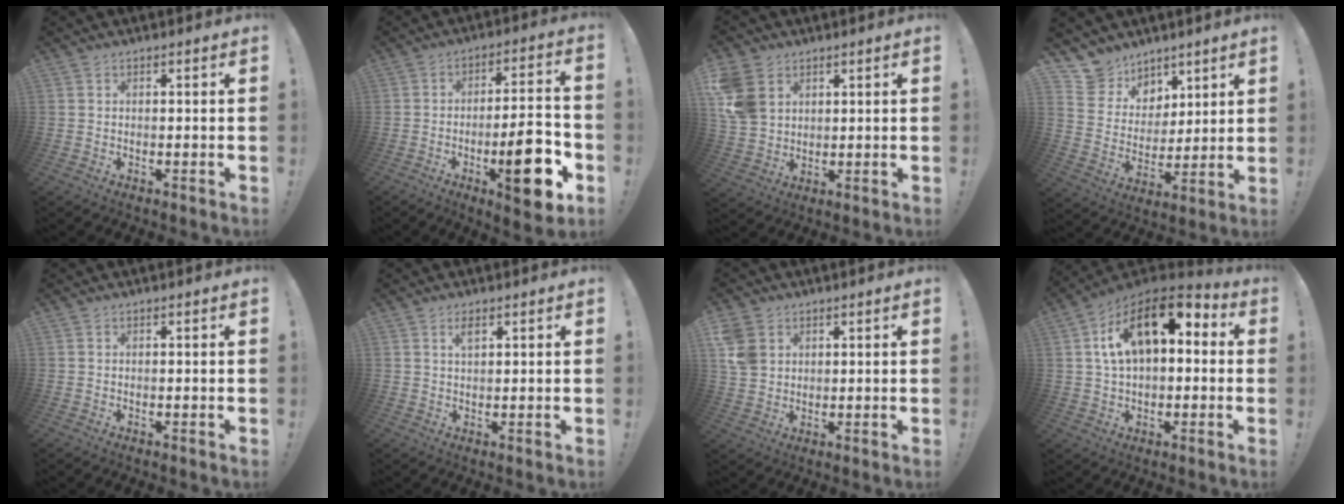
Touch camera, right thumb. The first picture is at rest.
{"total": 16.3, "force": [-5.8, 4.8, 14.4], "torque": [-0.180, 0.019, -0.086]}
{"total": 10.6, "force": [4.5, 8.0, 5.2], "torque": [-0.116, -0.011, 0.094]}
{"total": 11.1, "force": [8.0, 7.7, 1.0], "torque": [-0.026, -0.067, 0.160]}
{"total": 0.0}
{"total": 2.4, "force": [1.4, 0.8, 1.8], "torque": [-0.022, -0.006, 0.022]}
{"total": 7.6, "force": [2.8, 6.2, 3.4], "torque": [-0.072, -0.002, 0.059]}
{"total": 16.9, "force": [5.4, 9.4, 12.9], "torque": [-0.206, -0.010, 0.093]}